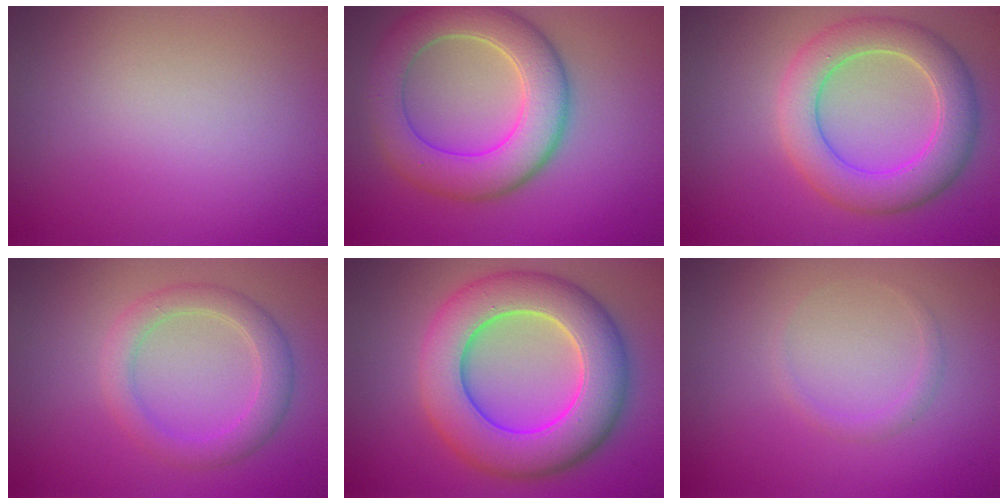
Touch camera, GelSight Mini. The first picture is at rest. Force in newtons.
{"total": 7.8, "press": 7.8, "slide": 0.7}
{"total": 6.3, "press": 6.3, "slide": 0.5}
{"total": 3.3, "press": 3.3, "slide": 0.0}
{"total": 10.4, "press": 10.4, "slide": 0.1}
{"total": 0.9, "press": 0.9, "slide": 0.1}